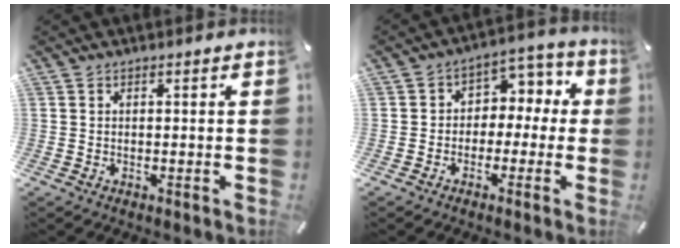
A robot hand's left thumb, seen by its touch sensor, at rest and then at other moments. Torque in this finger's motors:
{"motor_torque": [-0.03, 0.32, -0.05, 0.01, 0.11]}